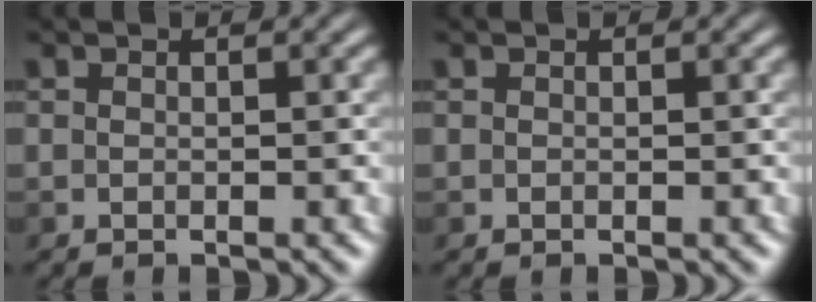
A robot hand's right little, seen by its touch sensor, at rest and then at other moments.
{"total": 0.0}